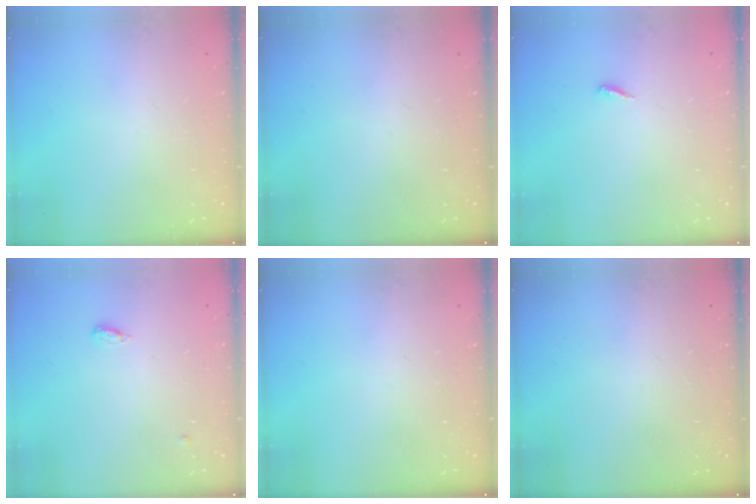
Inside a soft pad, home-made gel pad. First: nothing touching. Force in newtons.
{"total": 0.0}
{"total": 3.0, "press": 3.0, "slide": 0.2}
{"total": 4.0, "press": 3.9, "slide": 0.7}
{"total": 0.0}
{"total": 0.0}